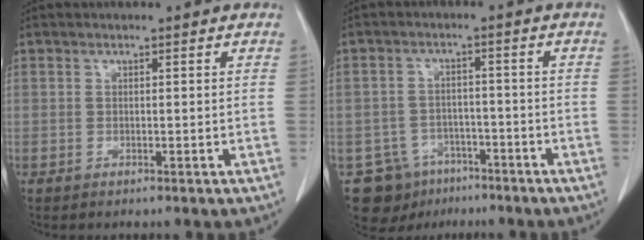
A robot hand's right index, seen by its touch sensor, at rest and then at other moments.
{"total": 8.1, "force": [-5.1, 6.3, 0.7], "torque": [-0.013, 0.021, -0.072]}